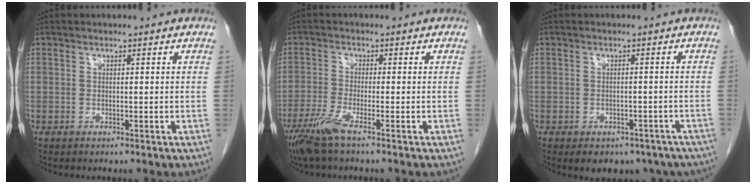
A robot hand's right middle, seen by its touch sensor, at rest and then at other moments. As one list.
[{"total": 4.9, "force": [-3.2, -0.1, 3.7], "torque": [-0.081, -0.016, -0.069]}, {"total": 11.0, "force": [-8.0, 6.4, 4.1], "torque": [-0.055, -0.002, -0.085]}]